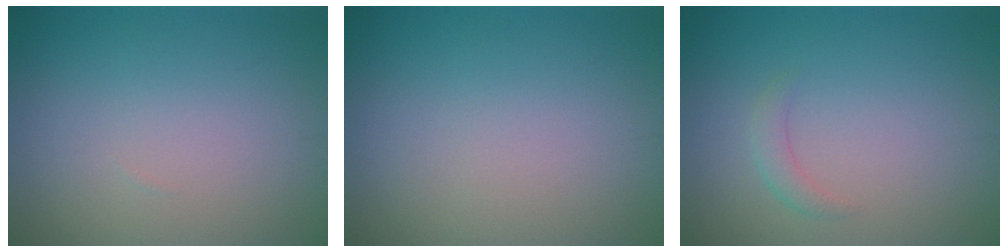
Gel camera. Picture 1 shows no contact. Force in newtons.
{"total": 0.0}
{"total": 1.2, "press": 1.2, "slide": 0.1}